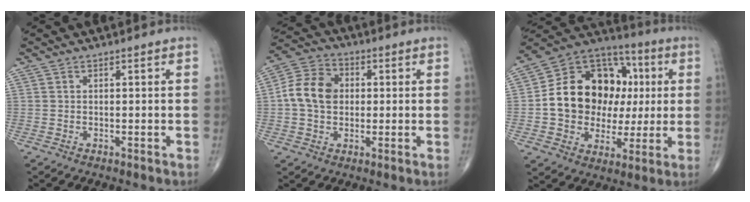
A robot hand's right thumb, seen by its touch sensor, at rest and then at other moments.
{"total": 10.0, "force": [0.5, 7.8, 6.2], "torque": [-0.100, 0.021, 0.000]}
{"total": 21.5, "force": [1.7, 16.5, 13.6], "torque": [-0.176, 0.034, 0.036]}